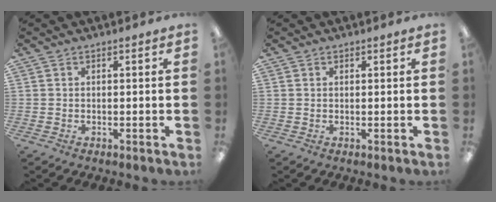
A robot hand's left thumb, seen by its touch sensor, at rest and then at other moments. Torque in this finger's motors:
{"motor_torque": [0.08, 0.00, 0.24, -0.03, 0.02]}